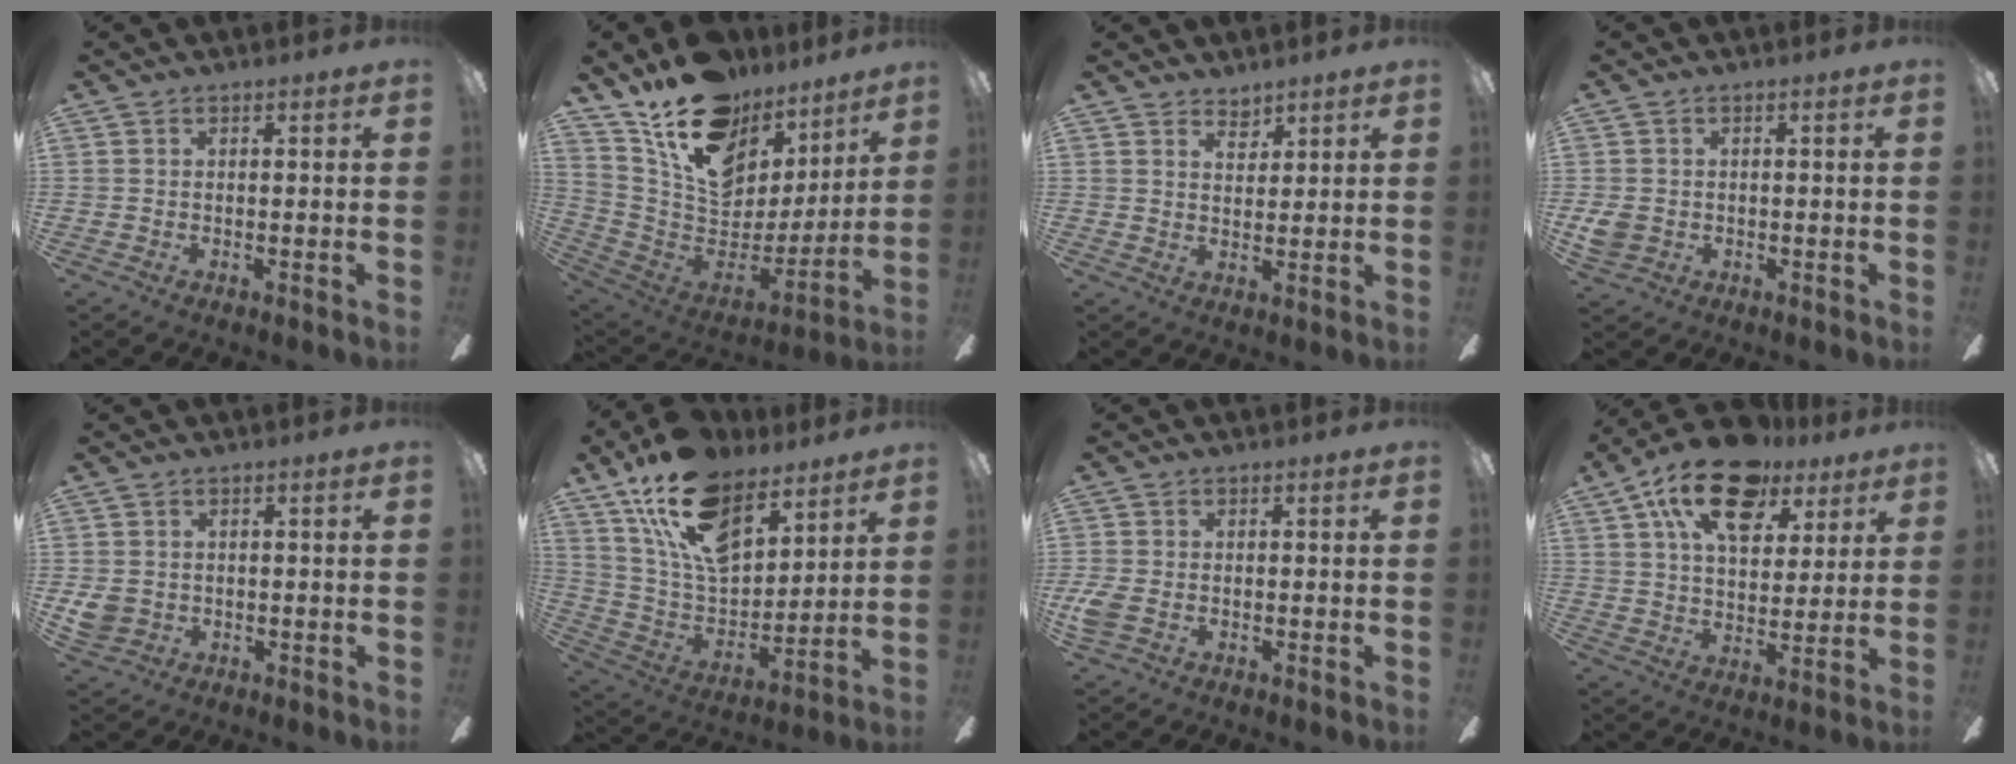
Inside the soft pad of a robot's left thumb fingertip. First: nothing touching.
{"total": 18.6, "force": [12.2, 11.0, 8.7], "torque": [-0.159, -0.083, 0.224]}
{"total": 3.6, "force": [3.2, 1.4, 0.5], "torque": [-0.002, -0.019, 0.057]}
{"total": 3.7, "force": [-0.3, 3.2, 1.8], "torque": [-0.030, 0.003, -0.005]}
{"total": 3.9, "force": [0.0, 3.6, 1.6], "torque": [-0.029, 0.004, 0.002]}
{"total": 20.3, "force": [13.1, 10.4, 11.3], "torque": [-0.217, -0.069, 0.239]}
{"total": 4.0, "force": [-0.9, 2.8, 2.8], "torque": [-0.065, 0.001, -0.017]}
{"total": 18.6, "force": [10.8, 9.9, 11.5], "torque": [-0.190, -0.038, 0.188]}